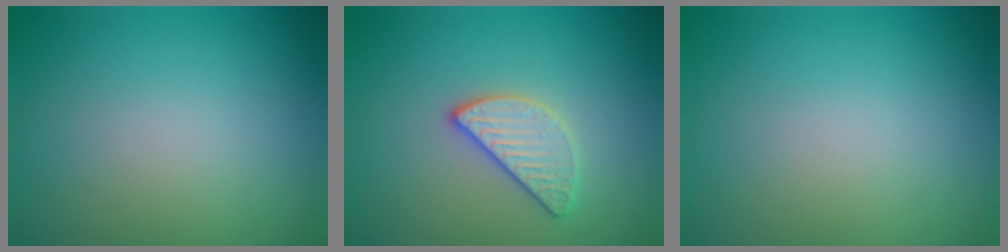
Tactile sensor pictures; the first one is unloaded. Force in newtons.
{"total": 2.6, "press": 2.5, "slide": 0.7}
{"total": 0.0}